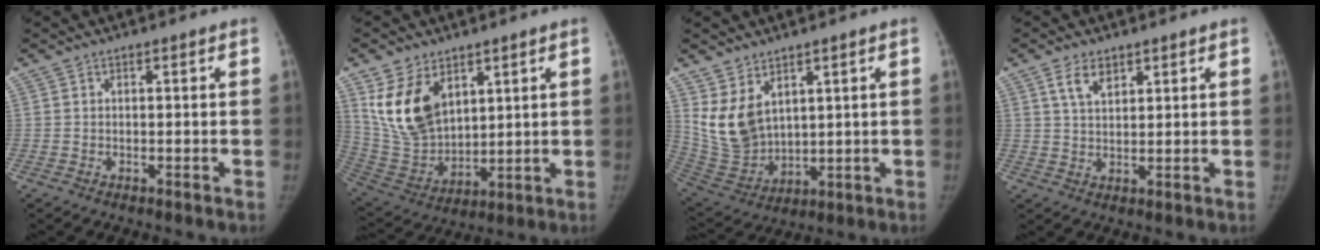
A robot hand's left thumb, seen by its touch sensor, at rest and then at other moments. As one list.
[{"total": 14.8, "force": [6.6, 9.5, 9.2], "torque": [-0.149, -0.032, 0.154]}, {"total": 10.6, "force": [4.8, 6.8, 6.6], "torque": [-0.110, -0.029, 0.121]}, {"total": 4.7, "force": [2.7, 2.5, 2.8], "torque": [-0.042, -0.012, 0.053]}]